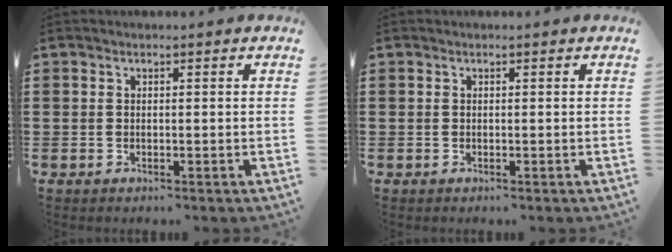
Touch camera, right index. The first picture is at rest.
{"total": 0.0}